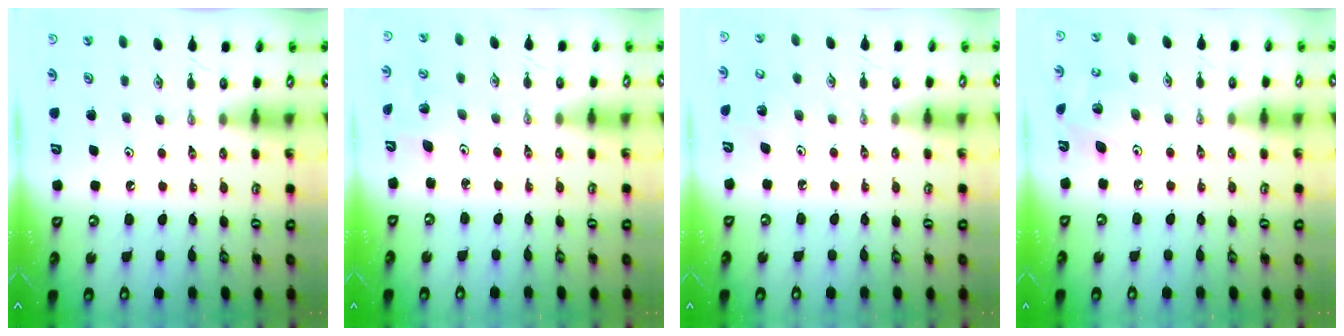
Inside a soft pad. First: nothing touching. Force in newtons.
{"total": 2.8, "press": 2.5, "slide": 1.3}
{"total": 3.2, "press": 3.2, "slide": 0.2}
{"total": 6.0, "press": 6.0, "slide": 0.2}